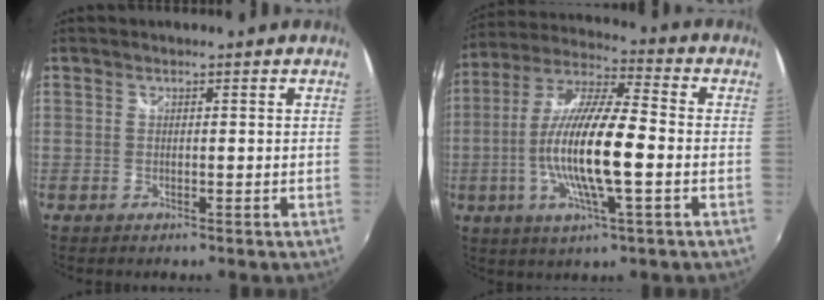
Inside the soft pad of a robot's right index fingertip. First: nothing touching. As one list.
[{"total": 15.6, "force": [-3.0, 2.6, 15.1], "torque": [-0.292, -0.002, -0.058]}]